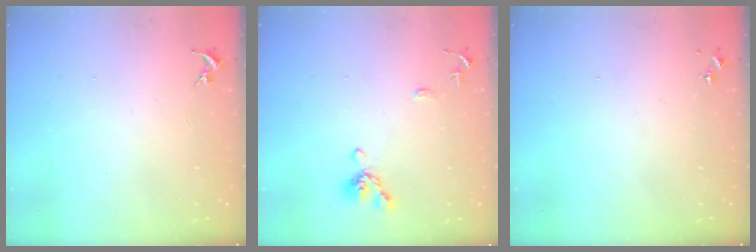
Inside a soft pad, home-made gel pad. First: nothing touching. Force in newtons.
{"total": 10.7, "press": 10.6, "slide": 1.3}
{"total": 0.0}